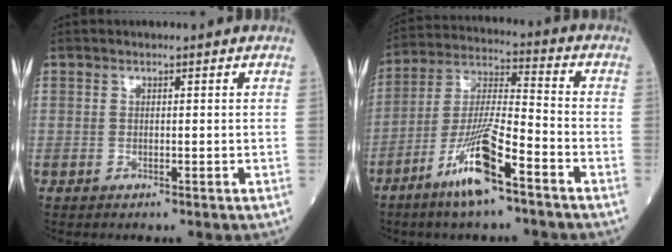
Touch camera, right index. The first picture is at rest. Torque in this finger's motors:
{"motor_torque": [1.57, -0.57, 0.91, 0.21]}